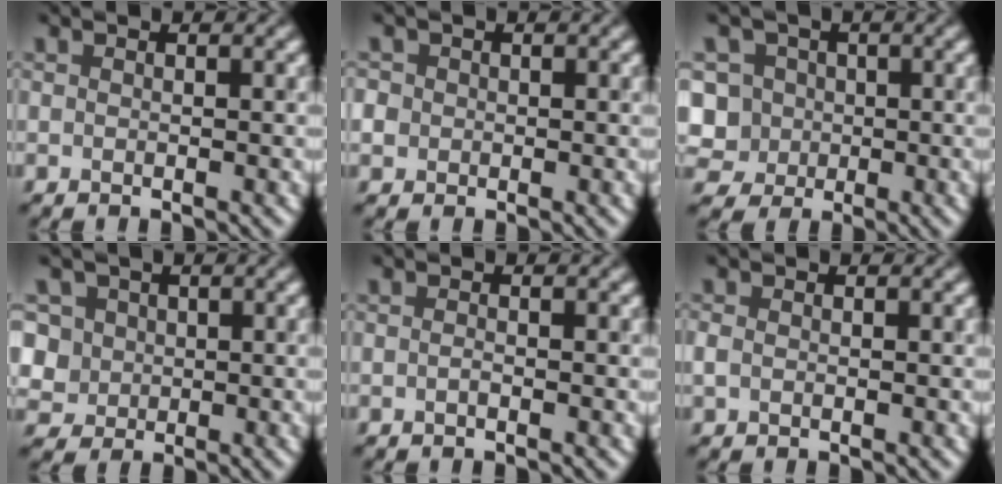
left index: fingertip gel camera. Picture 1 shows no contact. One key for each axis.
{"total": 2.3, "fx": 0.3, "fy": 2.2, "fz": 0.7, "tx": -0.007, "ty": 0.014, "tz": -0.003}
{"total": 7.0, "fx": 0.2, "fy": 6.5, "fz": 2.6, "tx": -0.051, "ty": 0.029, "tz": -0.021}
{"total": 5.8, "fx": 2.0, "fy": 4.9, "fz": 2.3, "tx": -0.048, "ty": 0.015, "tz": 0.019}
{"total": 0.5, "fx": -0.3, "fy": 0.1, "fz": 0.4, "tx": -0.009, "ty": 0.000, "tz": -0.005}
{"total": 0.8, "fx": -0.1, "fy": 0.6, "fz": 0.5, "tx": -0.011, "ty": -0.001, "tz": -0.005}